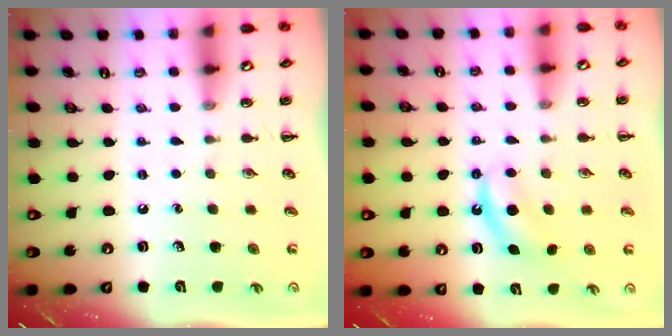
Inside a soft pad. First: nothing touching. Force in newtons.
{"total": 5.7, "press": 5.6, "slide": 1.3}